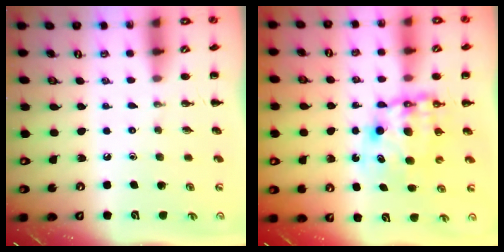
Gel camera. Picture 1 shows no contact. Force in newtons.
{"total": 9.2, "press": 9.0, "slide": 2.2}